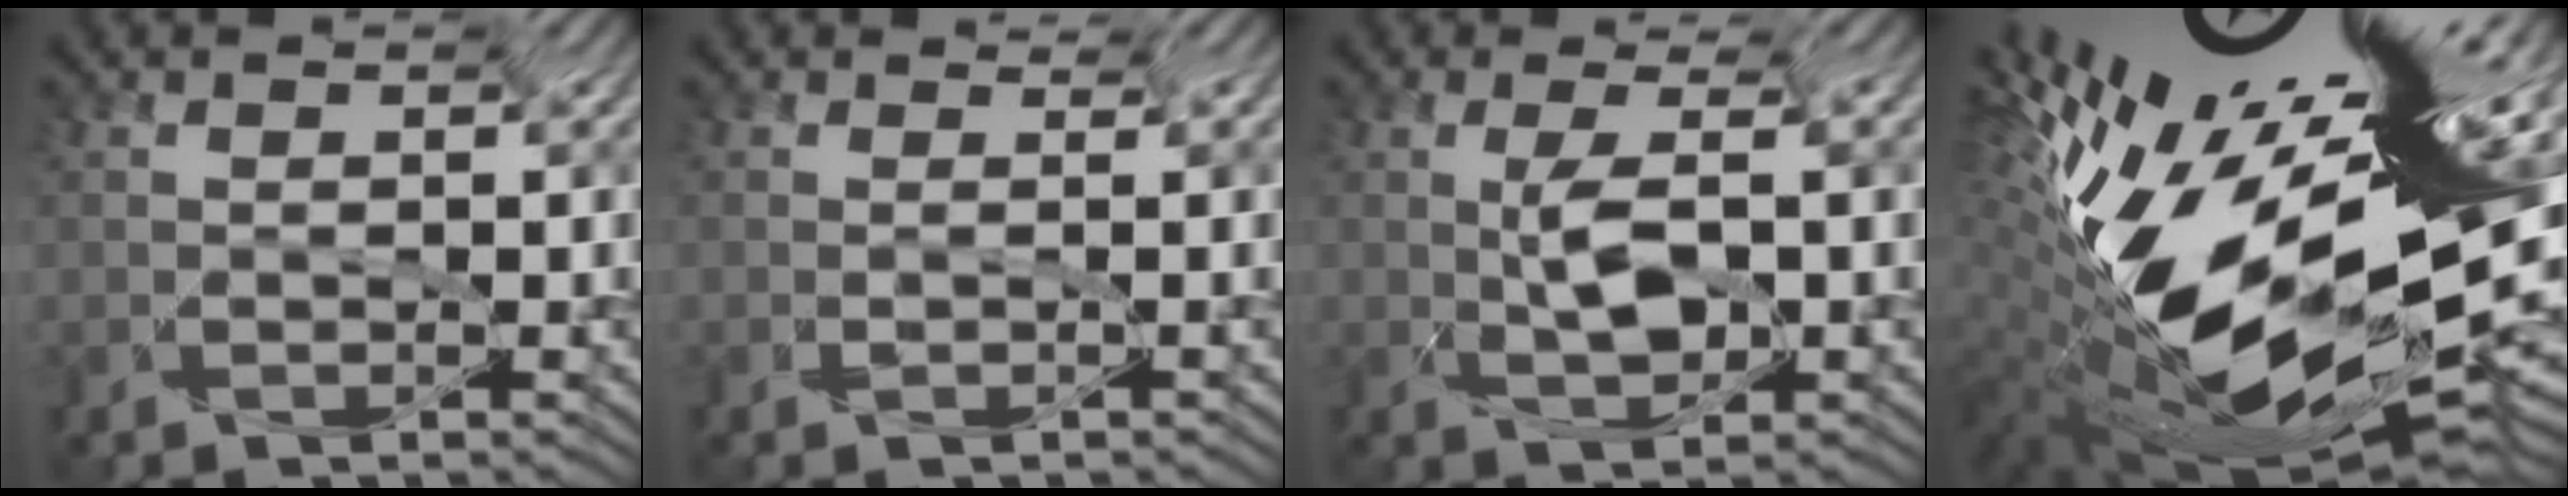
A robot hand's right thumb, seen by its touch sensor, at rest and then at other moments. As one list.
[{"total": 0.5, "force": [0.3, -0.4, -0.1], "torque": [0.004, 0.001, 0.004]}, {"total": 2.9, "force": [-1.8, 0.3, 2.3], "torque": [-0.047, -0.002, -0.029]}, {"total": 15.6, "force": [-2.9, 5.1, 14.4], "torque": [-0.231, -0.023, -0.041]}]